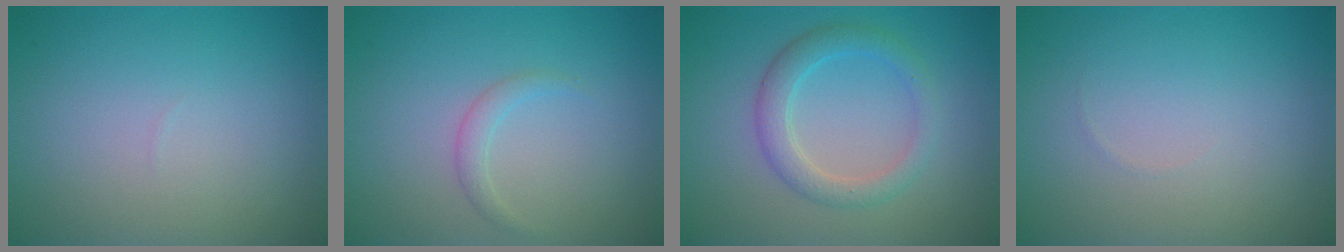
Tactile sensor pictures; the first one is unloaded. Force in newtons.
{"total": 1.1, "press": 1.1, "slide": 0.1}
{"total": 3.0, "press": 3.0, "slide": 0.2}
{"total": 0.0}